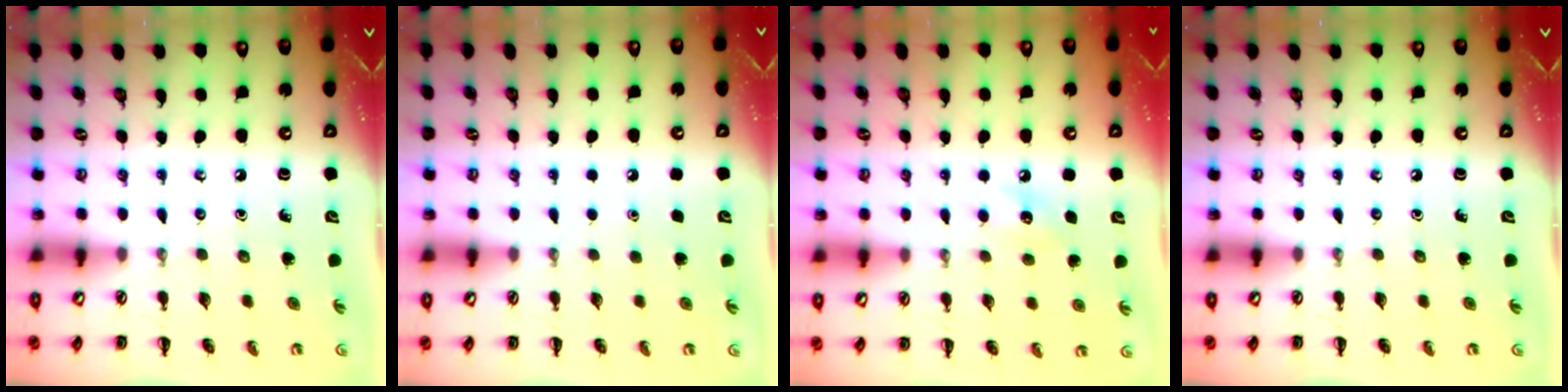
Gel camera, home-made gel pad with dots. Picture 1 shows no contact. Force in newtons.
{"total": 1.7, "press": 1.7, "slide": 0.1}
{"total": 6.8, "press": 6.5, "slide": 2.0}
{"total": 0.0}